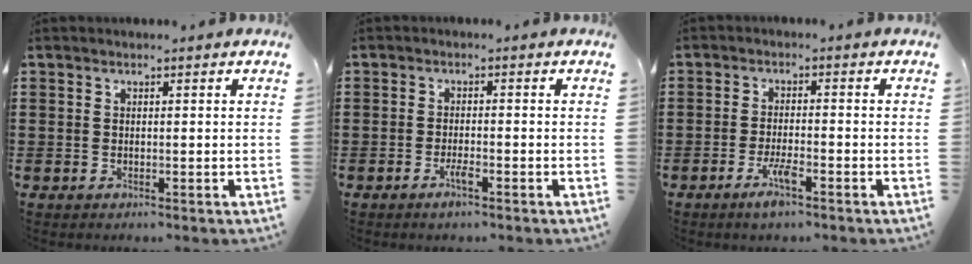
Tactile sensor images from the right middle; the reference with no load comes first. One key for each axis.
{"total": 2.3, "fx": -1.4, "fy": 0.2, "fz": 1.8, "tx": -0.040, "ty": -0.005, "tz": -0.027}
{"total": 3.9, "fx": -2.3, "fy": 0.6, "fz": 3.1, "tx": -0.065, "ty": -0.003, "tz": -0.044}